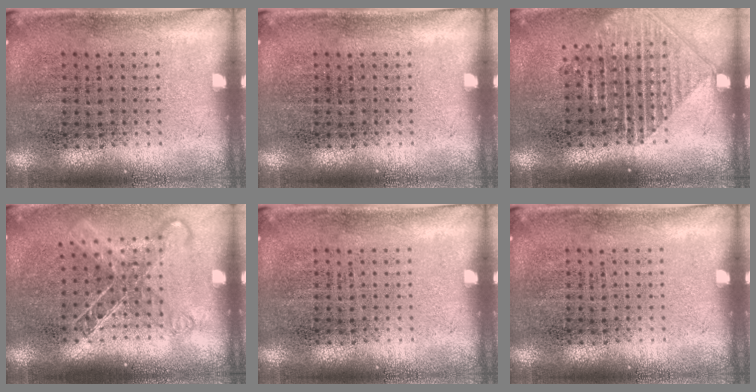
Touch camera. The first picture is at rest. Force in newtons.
{"total": 0.0}
{"total": 1.4, "press": 1.2, "slide": 0.7}
{"total": 1.7, "press": 1.3, "slide": 1.0}
{"total": 0.0}
{"total": 0.0}